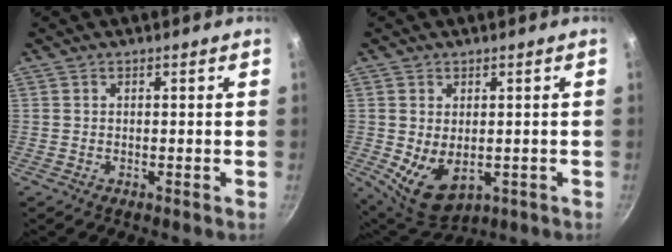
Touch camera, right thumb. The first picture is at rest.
{"total": 8.8, "force": [-0.9, 5.7, 6.7], "torque": [-0.101, -0.023, 0.007]}